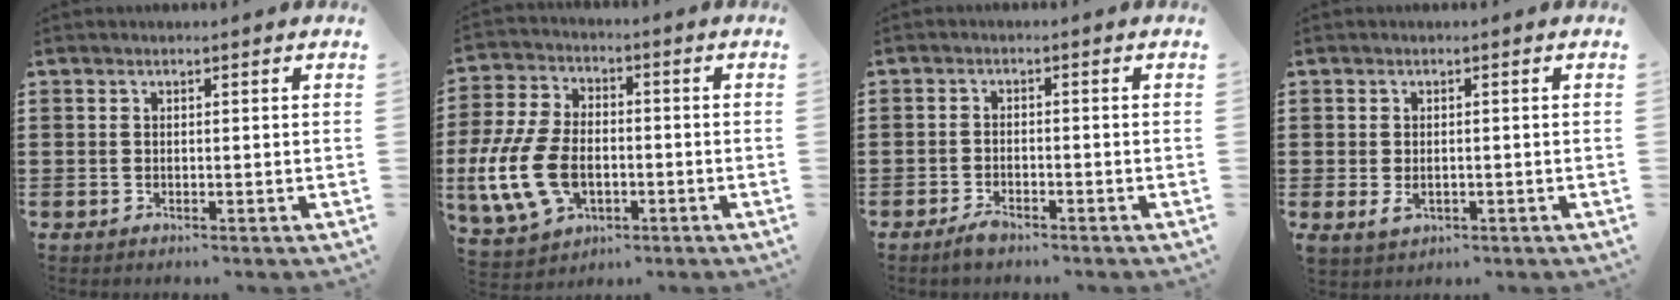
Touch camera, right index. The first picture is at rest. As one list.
[{"total": 11.6, "force": [-2.9, 7.2, 8.6], "torque": [-0.219, -0.004, -0.056]}, {"total": 2.0, "force": [-1.5, 0.7, 1.1], "torque": [-0.021, 0.002, -0.029]}, {"total": 1.9, "force": [-0.3, 1.0, 1.5], "torque": [-0.031, 0.001, -0.005]}]